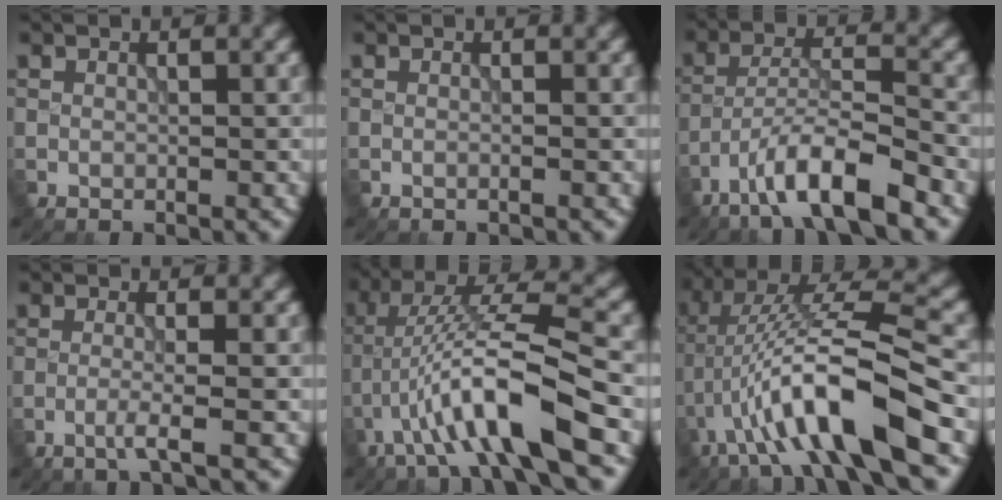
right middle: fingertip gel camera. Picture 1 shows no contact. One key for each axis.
{"total": 0.6, "fx": -0.1, "fy": 0.2, "fz": 0.6, "tx": -0.009, "ty": -0.006, "tz": -0.011}
{"total": 7.6, "fx": -5.0, "fy": 1.5, "fz": 5.5, "tx": -0.093, "ty": 0.009, "tz": -0.091}
{"total": 2.0, "fx": -0.9, "fy": 0.1, "fz": 1.8, "tx": -0.027, "ty": 0.004, "tz": -0.030}
{"total": 8.9, "fx": -3.9, "fy": 1.3, "fz": 7.9, "tx": -0.148, "ty": 0.018, "tz": -0.073}
{"total": 10.3, "fx": -3.5, "fy": 2.0, "fz": 9.5, "tx": -0.176, "ty": 0.025, "tz": -0.063}